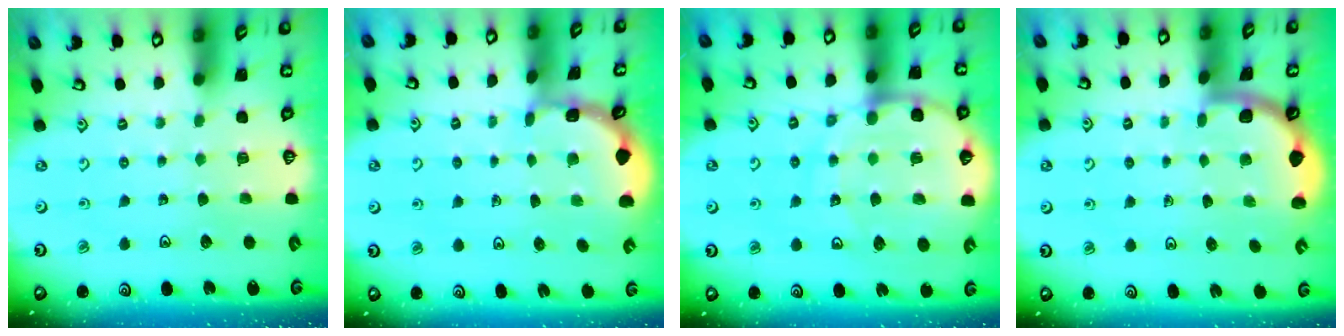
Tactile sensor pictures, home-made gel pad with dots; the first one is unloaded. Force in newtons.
{"total": 1.8, "press": 1.8, "slide": 0.2}
{"total": 15.2, "press": 14.9, "slide": 3.1}
{"total": 2.2, "press": 2.2, "slide": 0.1}